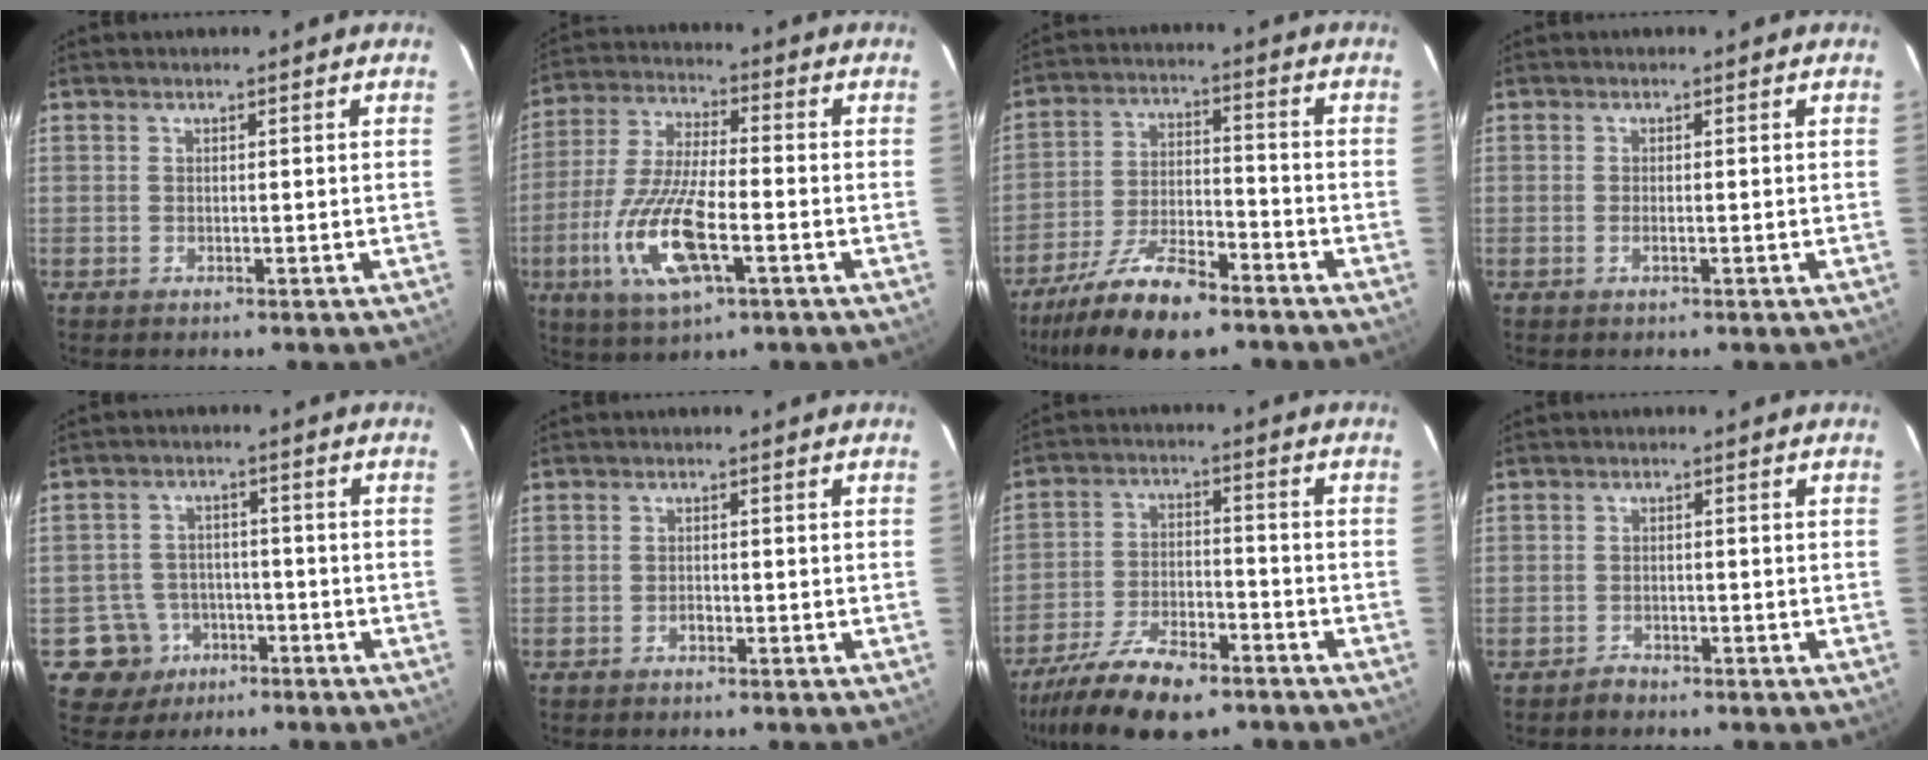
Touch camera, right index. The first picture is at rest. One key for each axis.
{"total": 15.0, "fx": -5.3, "fy": 4.8, "fz": 13.2, "tx": -0.285, "ty": -0.014, "tz": -0.101}
{"total": 14.9, "fx": -11.2, "fy": 4.5, "fz": 8.7, "tx": -0.188, "ty": -0.016, "tz": -0.205}
{"total": 0.9, "fx": -0.4, "fy": 0.2, "fz": 0.8, "tx": -0.017, "ty": 0.000, "tz": -0.008}
{"total": 7.0, "fx": -3.4, "fy": 6.1, "fz": -0.1, "tx": -0.011, "ty": 0.032, "tz": -0.048}
{"total": 0.8, "fx": -0.6, "fy": 0.5, "fz": 0.3, "tx": -0.006, "ty": 0.003, "tz": -0.011}
{"total": 15.2, "fx": -11.3, "fy": 5.7, "fz": 8.3, "tx": -0.187, "ty": -0.022, "tz": -0.197}
{"total": 1.9, "fx": -1.4, "fy": 1.1, "fz": -0.2, "tx": 0.001, "ty": 0.007, "tz": -0.025}